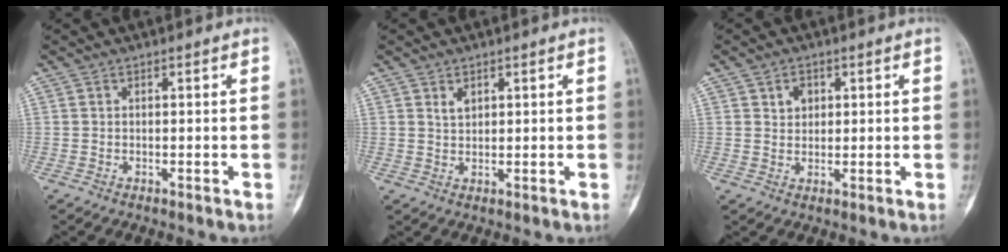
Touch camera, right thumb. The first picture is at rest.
{"total": 2.0, "force": [1.1, 1.3, 1.1], "torque": [-0.015, -0.007, 0.024]}
{"total": 3.0, "force": [1.2, 2.3, 1.4], "torque": [-0.008, -0.005, 0.020]}